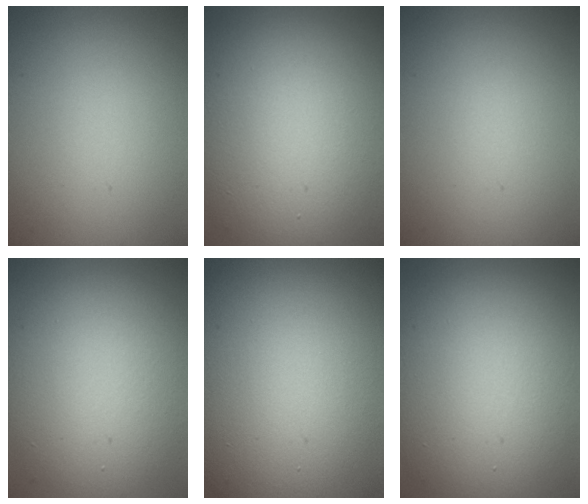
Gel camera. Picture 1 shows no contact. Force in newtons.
{"total": 13.2, "press": 13.2, "slide": 0.9}
{"total": 0.0}
{"total": 9.4, "press": 9.4, "slide": 0.6}
{"total": 21.4, "press": 21.3, "slide": 1.1}
{"total": 13.0, "press": 12.9, "slide": 0.9}